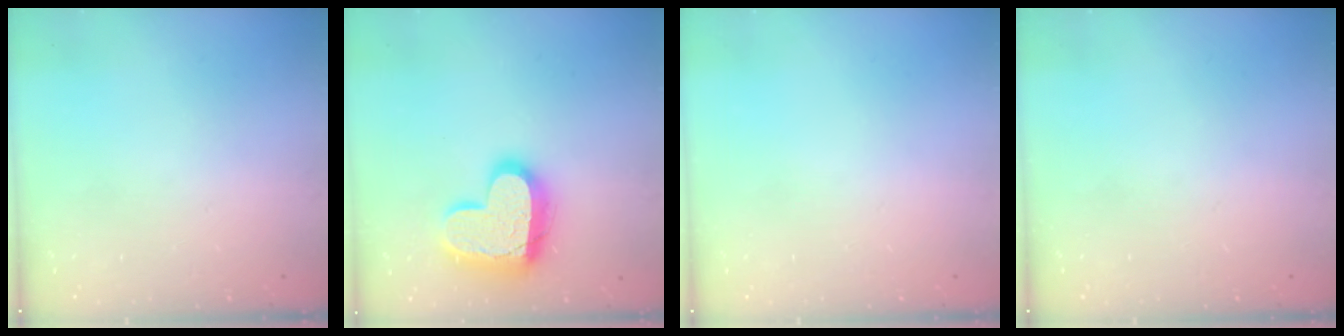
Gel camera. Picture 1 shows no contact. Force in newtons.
{"total": 17.9, "press": 17.8, "slide": 1.6}
{"total": 0.0}
{"total": 0.0}